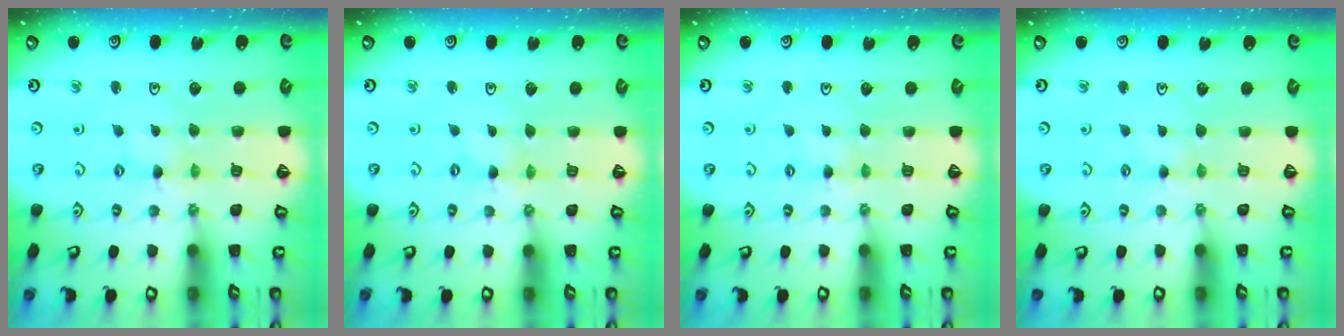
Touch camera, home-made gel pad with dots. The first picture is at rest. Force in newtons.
{"total": 0.0}
{"total": 2.5, "press": 2.5, "slide": 0.3}
{"total": 2.1, "press": 2.1, "slide": 0.3}